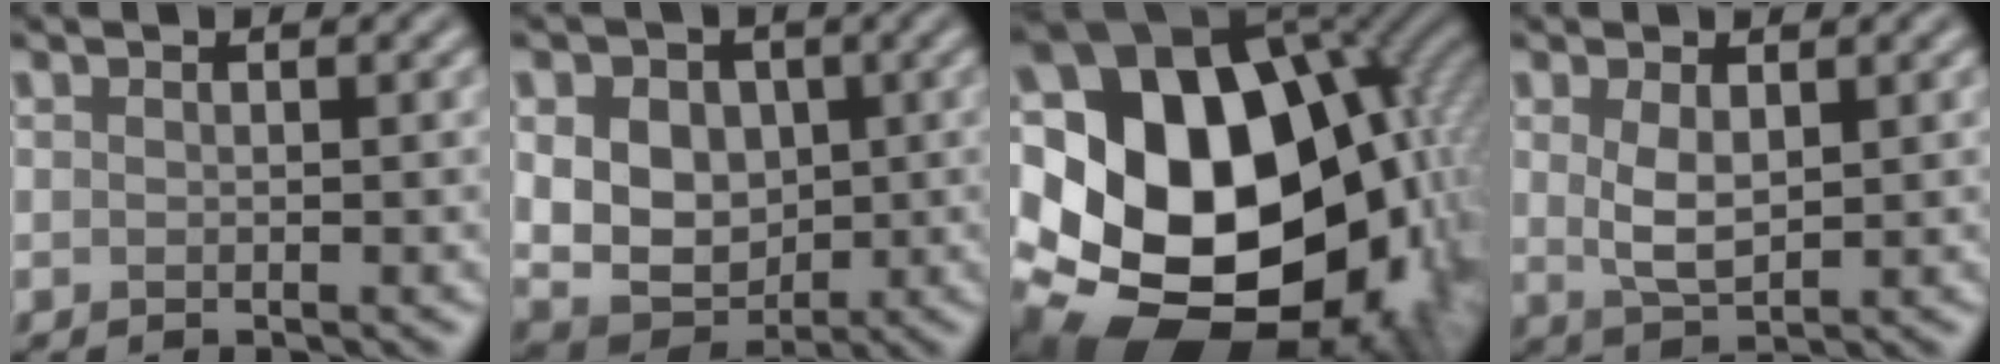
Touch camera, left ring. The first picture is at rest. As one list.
[{"total": 8.8, "force": [1.6, 7.1, 4.9], "torque": [-0.076, 0.017, 0.015]}, {"total": 20.4, "force": [-1.5, 15.0, 13.7], "torque": [-0.237, -0.020, 0.005]}, {"total": 2.9, "force": [0.7, 1.4, 2.4], "torque": [-0.056, -0.004, 0.018]}]